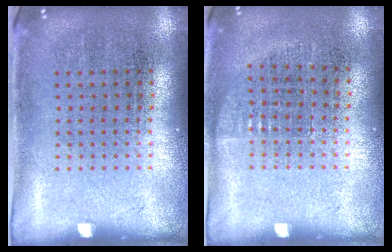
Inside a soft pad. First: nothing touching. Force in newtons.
{"total": 0.7, "press": 0.6, "slide": 0.3}